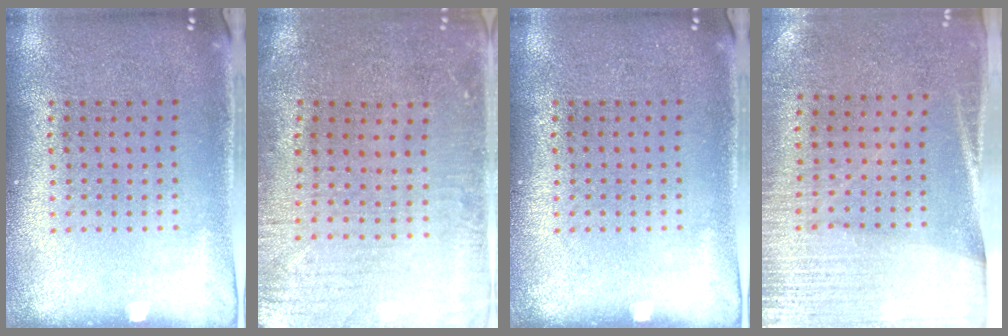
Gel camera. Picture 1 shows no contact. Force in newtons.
{"total": 0.6, "press": 0.4, "slide": 0.4}
{"total": 0.0}
{"total": 2.9, "press": 2.6, "slide": 1.3}